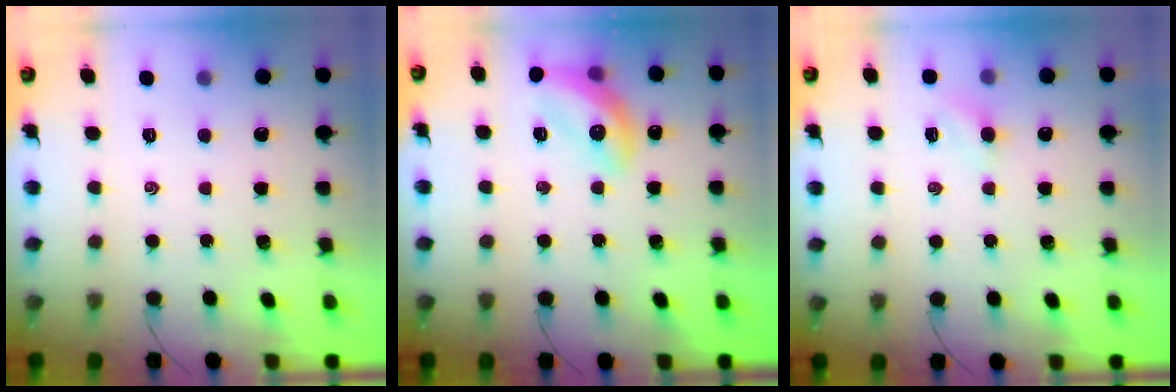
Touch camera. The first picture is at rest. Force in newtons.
{"total": 11.6, "press": 11.5, "slide": 1.5}
{"total": 3.2, "press": 3.1, "slide": 1.0}